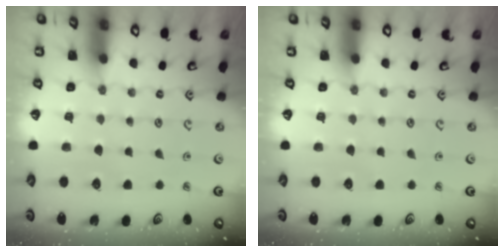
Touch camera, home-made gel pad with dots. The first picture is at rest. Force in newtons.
{"total": 0.0}